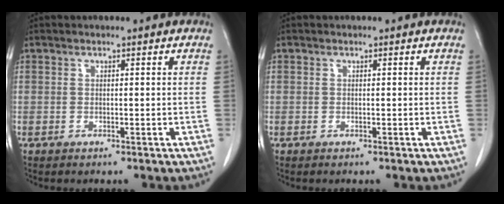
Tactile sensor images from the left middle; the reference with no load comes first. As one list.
[{"total": 0.0}]